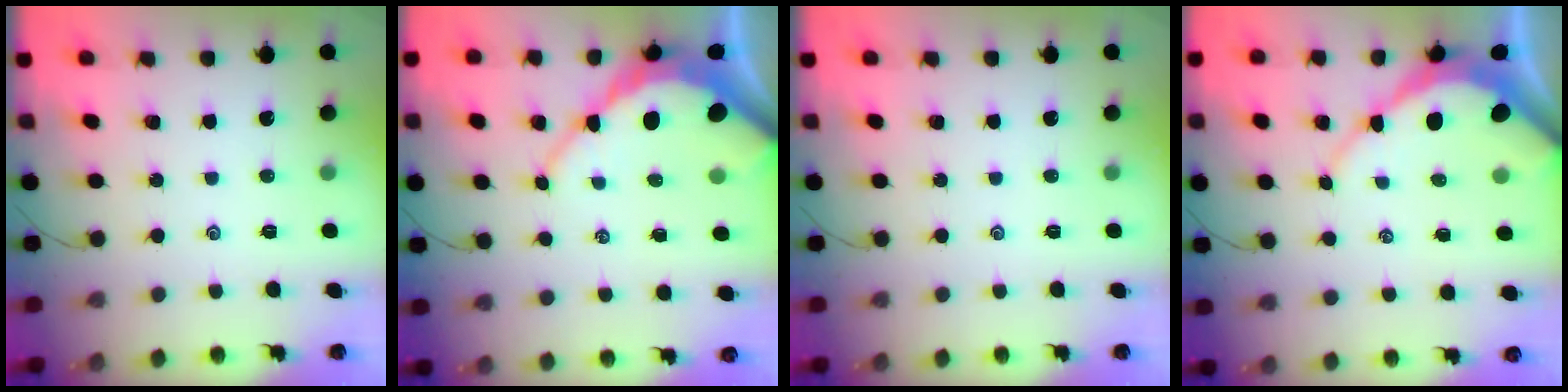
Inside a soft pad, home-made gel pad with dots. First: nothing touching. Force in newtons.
{"total": 10.6, "press": 10.6, "slide": 1.1}
{"total": 0.0}
{"total": 8.5, "press": 8.4, "slide": 0.9}